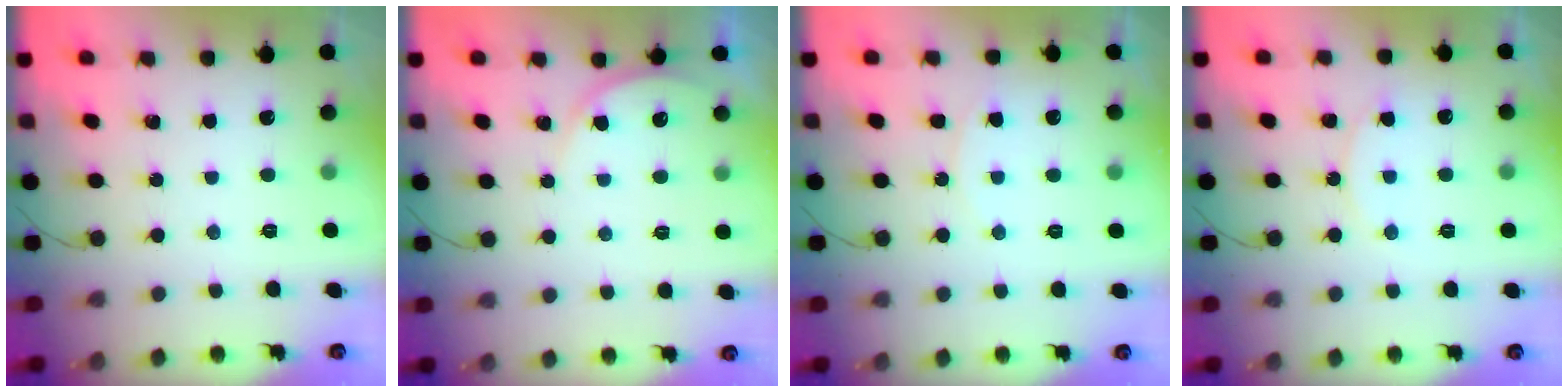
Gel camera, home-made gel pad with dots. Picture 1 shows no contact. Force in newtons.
{"total": 4.6, "press": 4.2, "slide": 1.8}
{"total": 5.2, "press": 5.1, "slide": 0.6}
{"total": 6.6, "press": 6.6, "slide": 0.5}